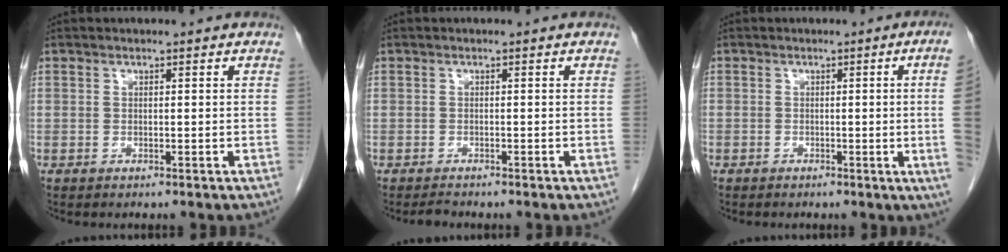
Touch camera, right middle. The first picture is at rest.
{"total": 0.9, "force": [-0.9, 0.0, 0.2], "torque": [-0.006, -0.004, -0.013]}
{"total": 6.5, "force": [-0.5, -2.3, 6.0], "torque": [-0.055, -0.011, -0.007]}